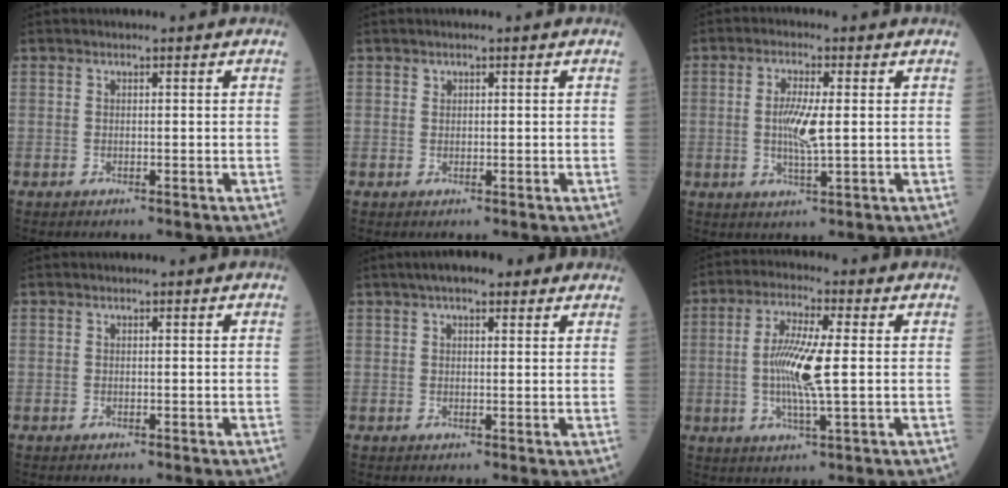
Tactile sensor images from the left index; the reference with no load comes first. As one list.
[{"total": 0.6, "force": [0.4, 0.4, 0.0], "torque": [0.004, -0.001, 0.009]}, {"total": 5.2, "force": [0.2, 0.6, 5.2], "torque": [-0.109, -0.005, 0.006]}, {"total": 0.0}, {"total": 7.8, "force": [5.7, 2.4, 4.7], "torque": [-0.064, 0.038, 0.087]}, {"total": 8.9, "force": [0.0, 0.7, 8.9], "torque": [-0.183, -0.004, 0.000]}]